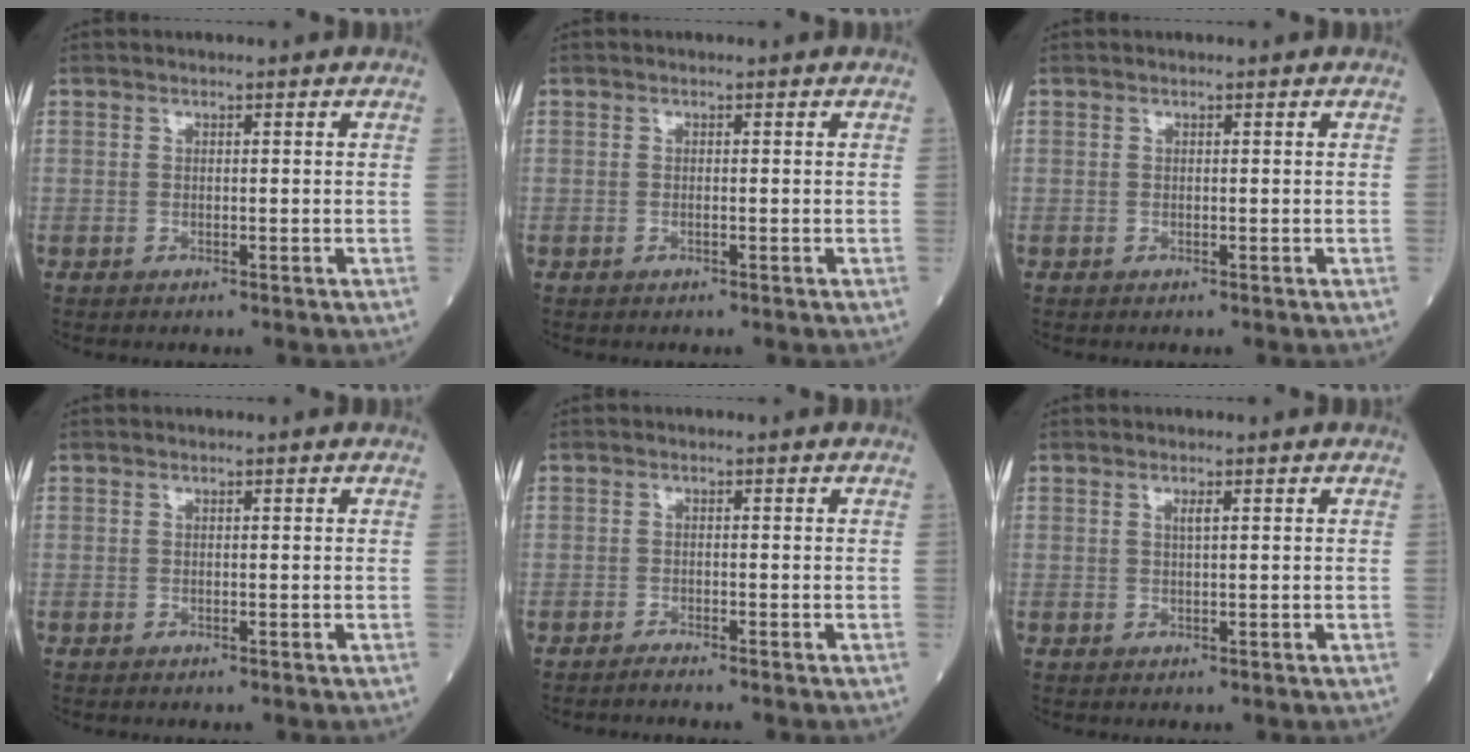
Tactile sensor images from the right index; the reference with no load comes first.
{"total": 0.0}
{"total": 0.0}
{"total": 0.0}
{"total": 1.4, "force": [-1.3, -0.4, 0.3], "torque": [-0.004, 0.000, -0.024]}
{"total": 0.9, "force": [0.4, 0.0, 0.8], "torque": [-0.021, -0.001, 0.007]}